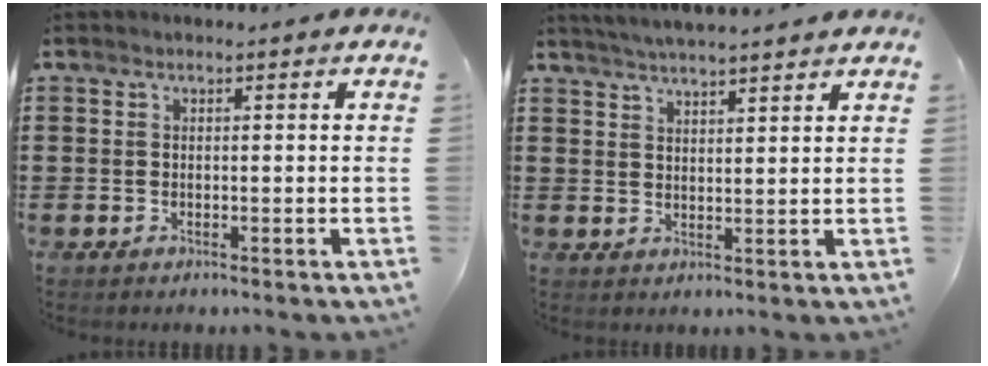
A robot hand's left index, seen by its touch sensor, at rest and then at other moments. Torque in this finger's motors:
{"motor_torque": [2.14, 0.00, 0.24, 0.12]}